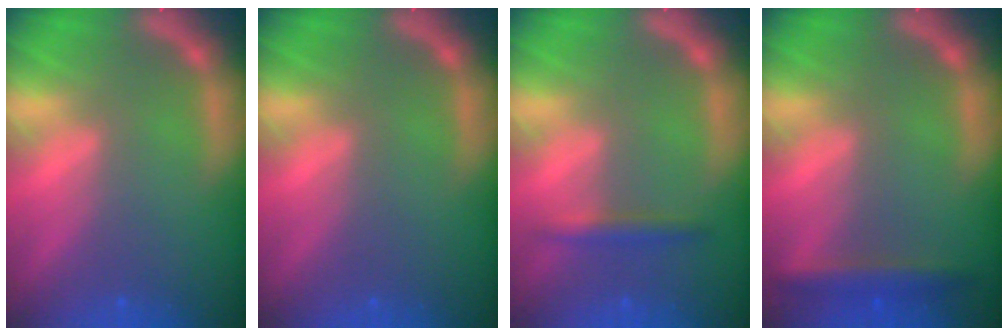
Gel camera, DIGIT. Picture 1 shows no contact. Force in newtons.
{"total": 0.0}
{"total": 1.9}
{"total": 2.9}